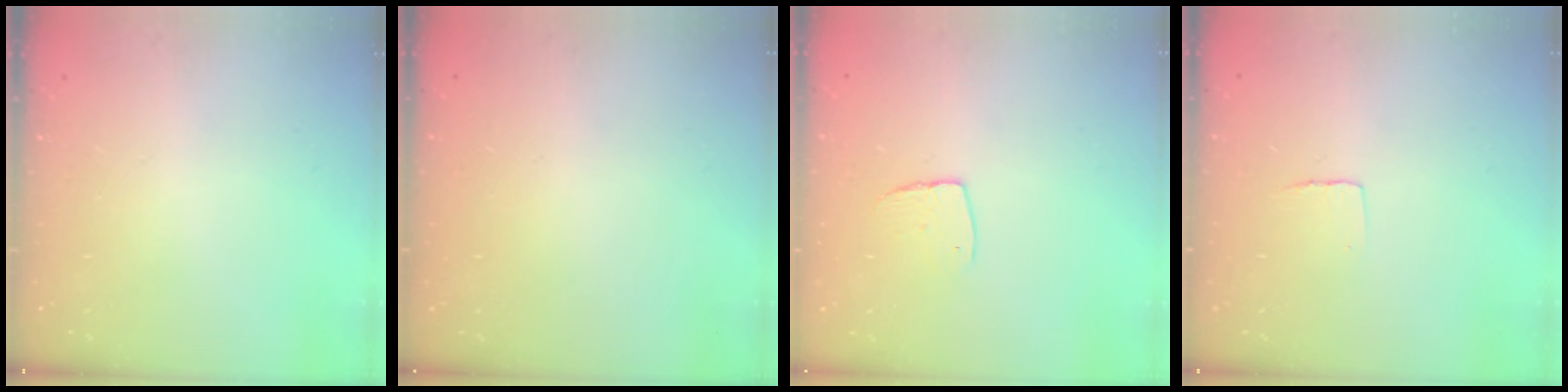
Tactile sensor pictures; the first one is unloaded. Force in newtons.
{"total": 0.0}
{"total": 6.0, "press": 6.0, "slide": 0.3}
{"total": 4.0, "press": 4.0, "slide": 0.2}